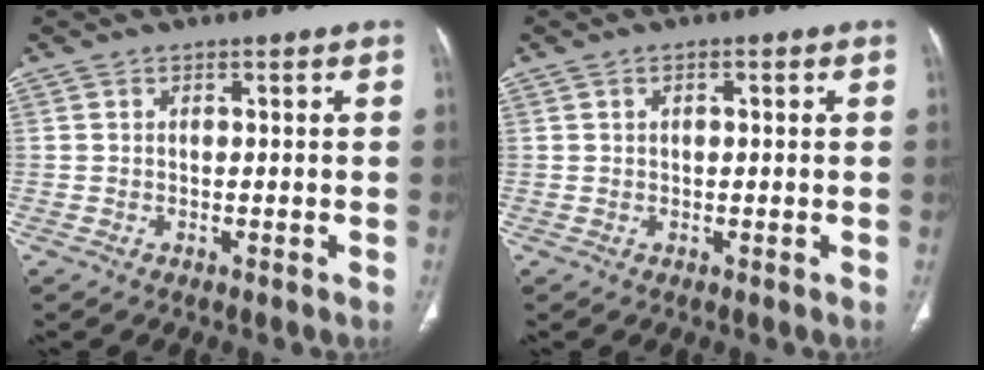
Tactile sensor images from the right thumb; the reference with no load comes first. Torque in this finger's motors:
{"motor_torque": [-0.12, -0.31, -0.51, 0.13, 0.07]}